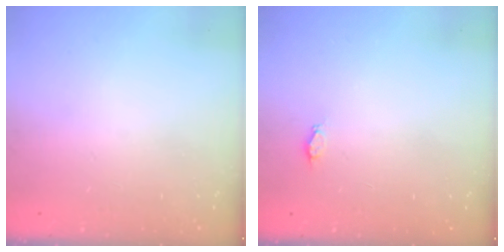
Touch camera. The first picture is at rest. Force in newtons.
{"total": 1.8, "press": 1.8, "slide": 0.3}